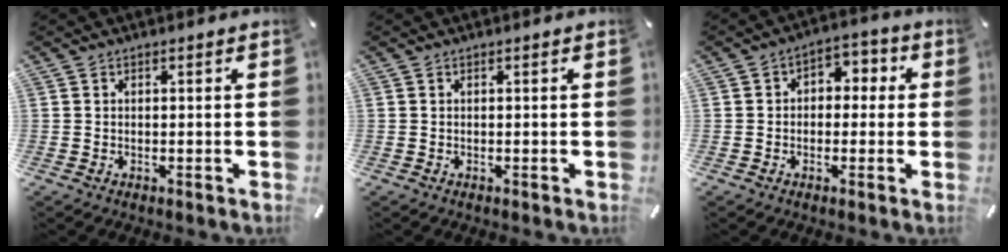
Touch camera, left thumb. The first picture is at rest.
{"total": 0.0}
{"total": 4.3, "force": [-1.2, 3.6, 2.0], "torque": [-0.022, 0.017, -0.030]}